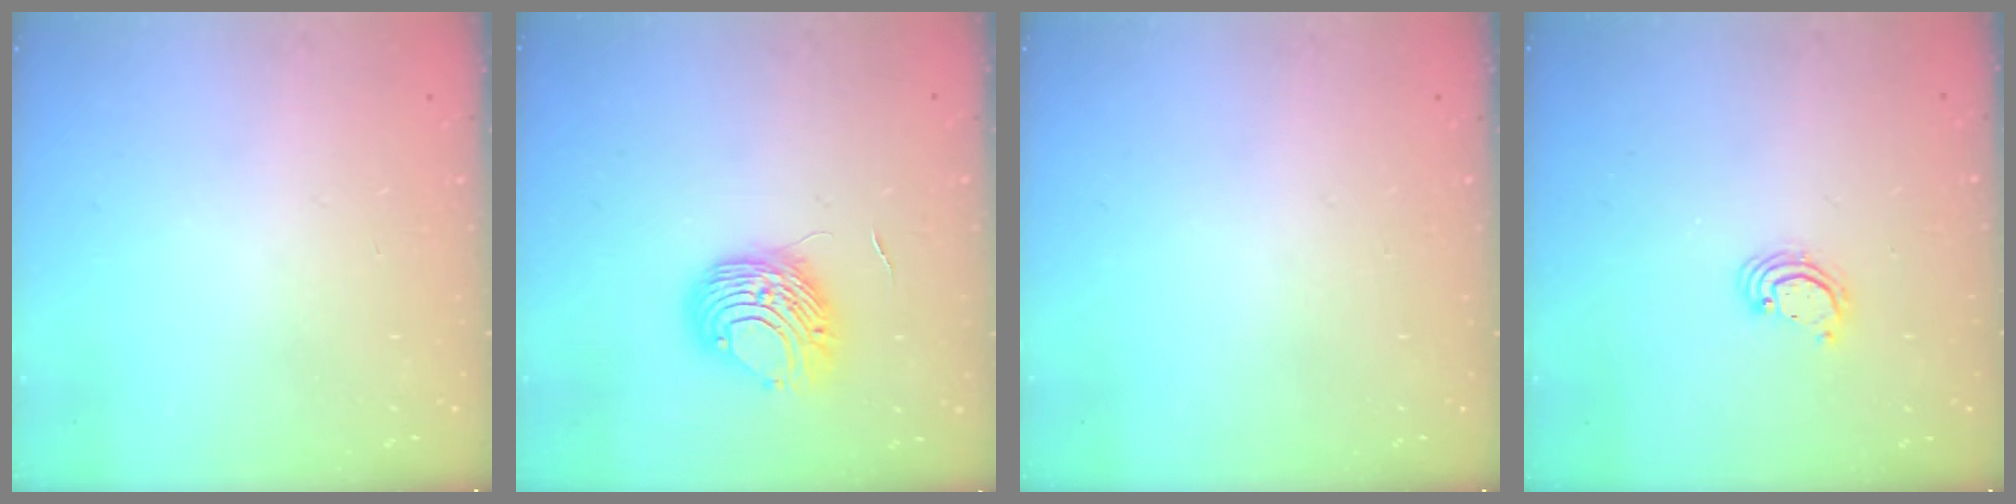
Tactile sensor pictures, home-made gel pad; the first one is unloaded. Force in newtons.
{"total": 8.7, "press": 8.7, "slide": 0.4}
{"total": 0.0}
{"total": 2.4, "press": 2.4, "slide": 0.1}